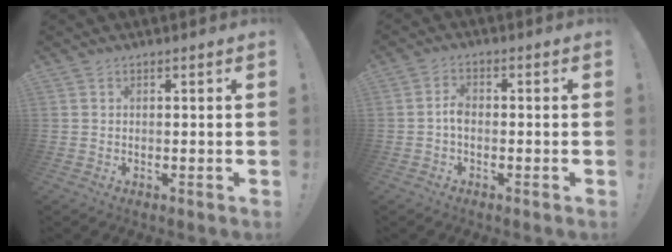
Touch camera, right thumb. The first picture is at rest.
{"total": 4.1, "force": [-1.1, 1.9, 3.5], "torque": [-0.078, 0.004, -0.022]}